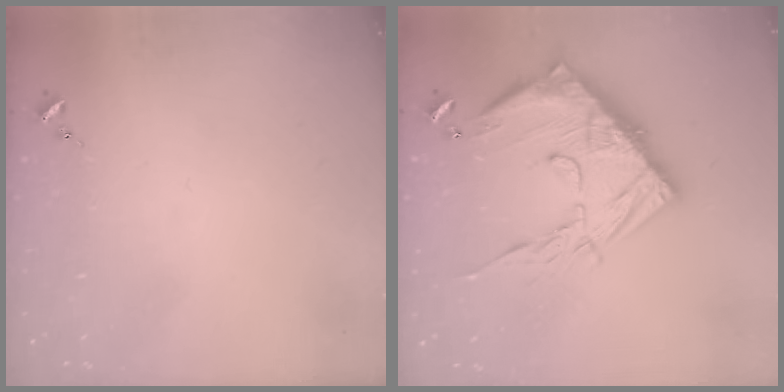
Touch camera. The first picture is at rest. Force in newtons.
{"total": 22.5, "press": 22.4, "slide": 2.1}